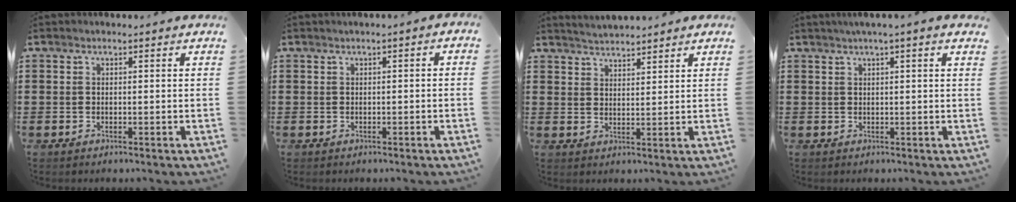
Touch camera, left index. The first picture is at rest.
{"total": 0.7, "force": [-0.5, 0.2, 0.4], "torque": [-0.009, -0.001, -0.010]}
{"total": 2.9, "force": [2.9, 0.0, 0.1], "torque": [-0.010, -0.006, 0.055]}
{"total": 1.4, "force": [-0.7, 0.2, 1.2], "torque": [-0.020, 0.000, -0.015]}